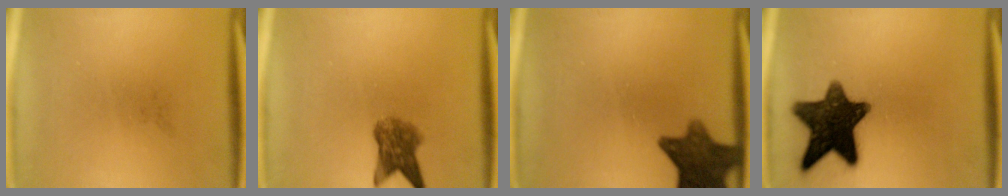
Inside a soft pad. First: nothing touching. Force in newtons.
{"total": 5.1}
{"total": 10.6}
{"total": 13.9}